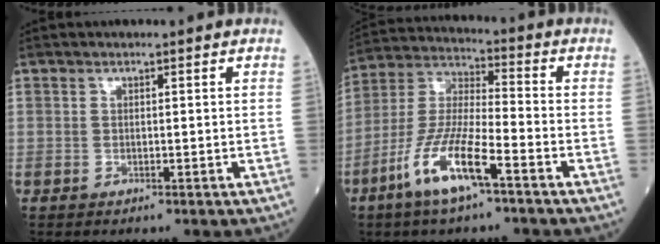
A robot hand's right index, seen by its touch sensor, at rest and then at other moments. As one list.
[{"total": 12.9, "force": [-6.8, 2.3, 10.8], "torque": [-0.237, -0.011, -0.133]}]